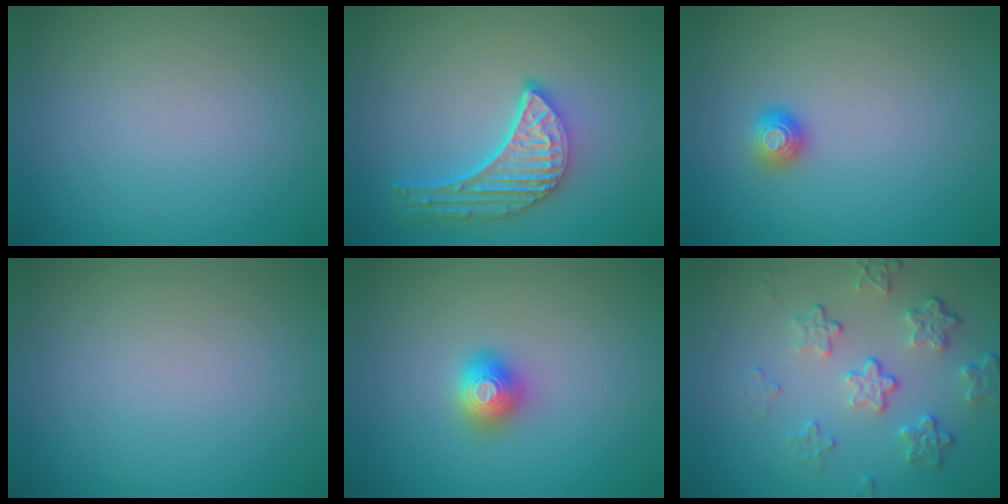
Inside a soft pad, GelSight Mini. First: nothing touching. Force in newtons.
{"total": 5.0, "press": 3.8, "slide": 3.2}
{"total": 1.2, "press": 1.1, "slide": 0.4}
{"total": 0.0}
{"total": 2.0, "press": 2.0, "slide": 0.1}
{"total": 4.4, "press": 3.2, "slide": 3.0}